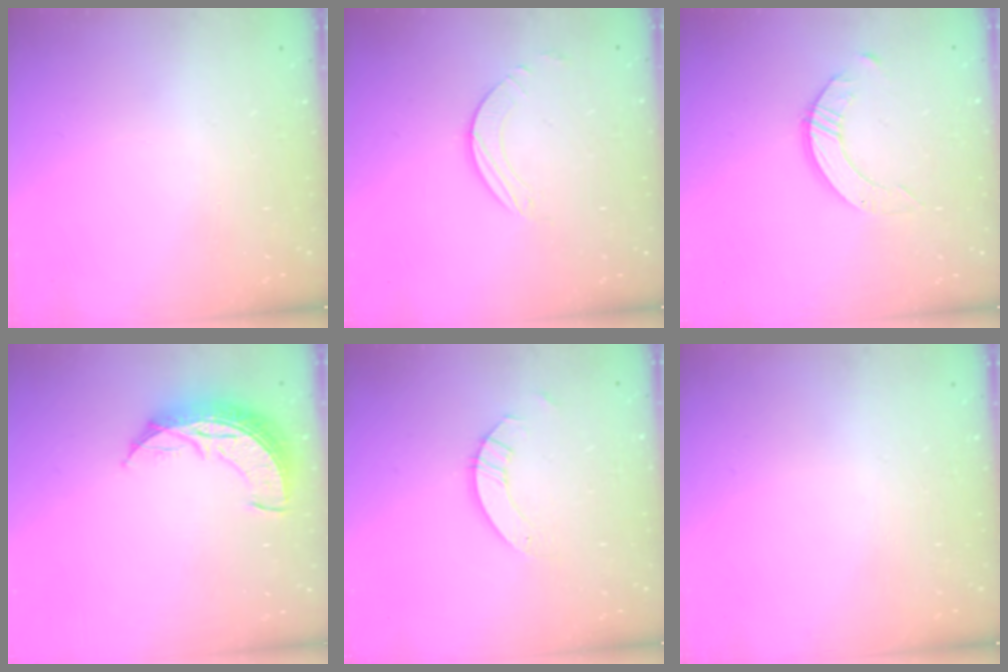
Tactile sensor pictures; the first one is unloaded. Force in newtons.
{"total": 1.7, "press": 1.7, "slide": 0.2}
{"total": 2.5, "press": 2.5, "slide": 0.3}
{"total": 9.8, "press": 9.8, "slide": 0.9}
{"total": 3.5, "press": 3.5, "slide": 0.3}
{"total": 0.0}